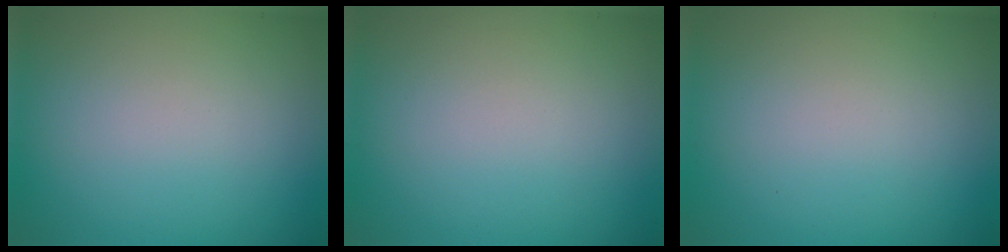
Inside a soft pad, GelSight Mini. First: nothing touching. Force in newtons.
{"total": 0.0}
{"total": 0.0}